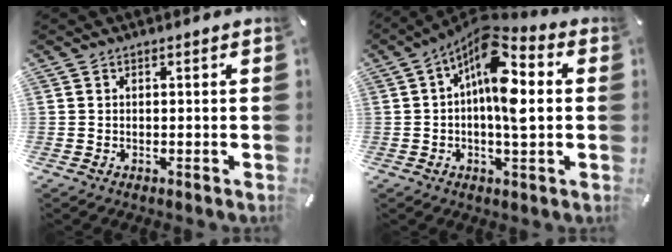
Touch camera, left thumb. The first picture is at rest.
{"total": 13.7, "force": [2.7, 5.6, 12.2], "torque": [-0.223, -0.030, 0.042]}